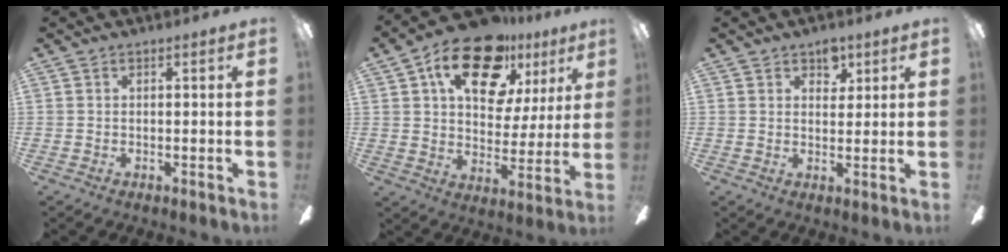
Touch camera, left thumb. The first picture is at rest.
{"total": 20.0, "force": [11.6, 10.5, 12.4], "torque": [-0.191, -0.057, 0.199]}
{"total": 4.9, "force": [3.3, 3.0, 2.1], "torque": [-0.009, -0.013, 0.053]}